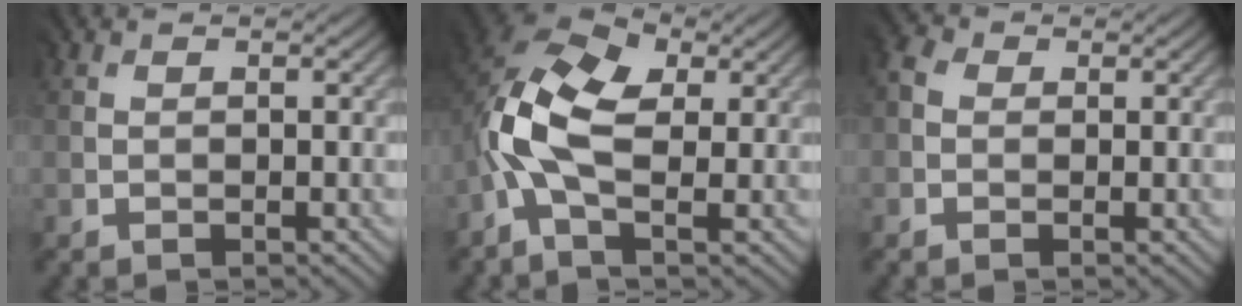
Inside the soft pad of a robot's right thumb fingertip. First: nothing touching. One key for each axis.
{"total": 10.0, "fx": 0.6, "fy": 5.8, "fz": 8.1, "tx": -0.191, "ty": 0.007, "tz": -0.002}
{"total": 2.9, "fx": 0.2, "fy": 2.5, "fz": 1.4, "tx": -0.037, "ty": 0.004, "tz": -0.006}